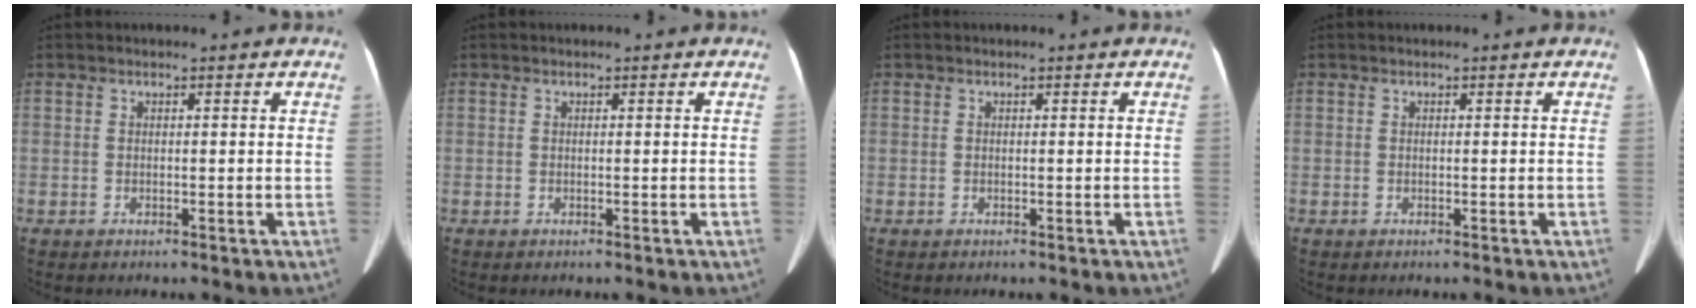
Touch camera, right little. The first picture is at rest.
{"total": 0.0}
{"total": 0.0}
{"total": 0.0}